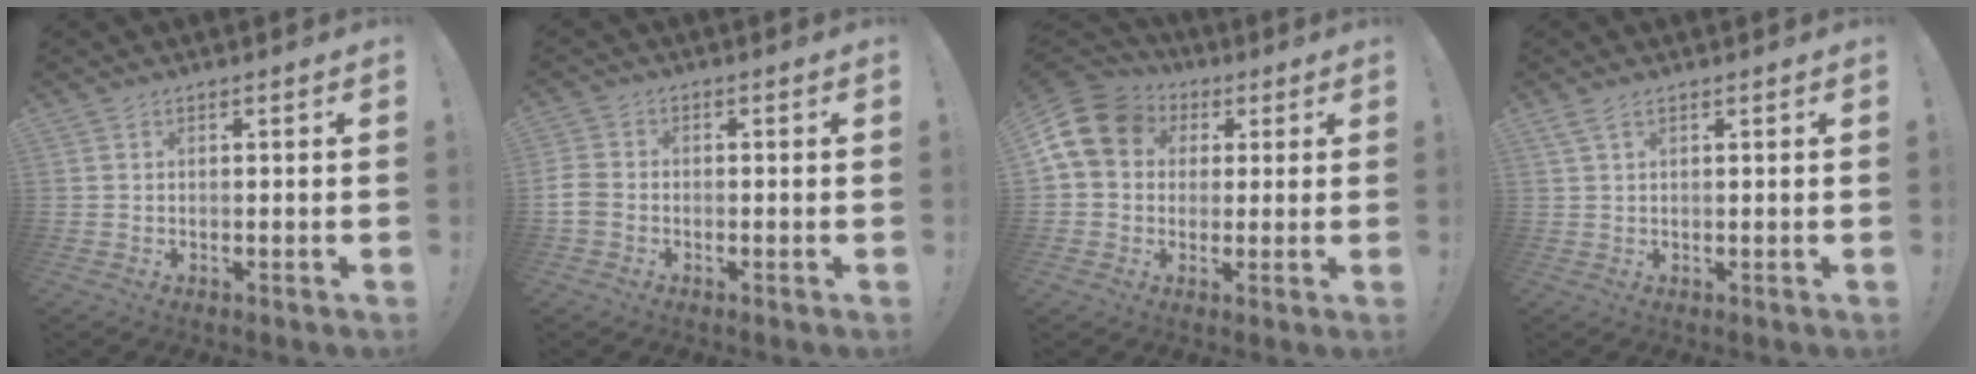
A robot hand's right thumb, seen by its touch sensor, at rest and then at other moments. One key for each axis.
{"total": 4.1, "fx": -1.4, "fy": 3.1, "fz": 2.3, "tx": -0.053, "ty": 0.006, "tz": -0.026}
{"total": 13.4, "fx": 3.4, "fy": 10.9, "fz": 7.0, "tx": -0.114, "ty": -0.005, "tz": 0.069}
{"total": 2.4, "fx": 1.4, "fy": 1.0, "fz": 1.7, "tx": -0.028, "ty": -0.001, "tz": 0.026}